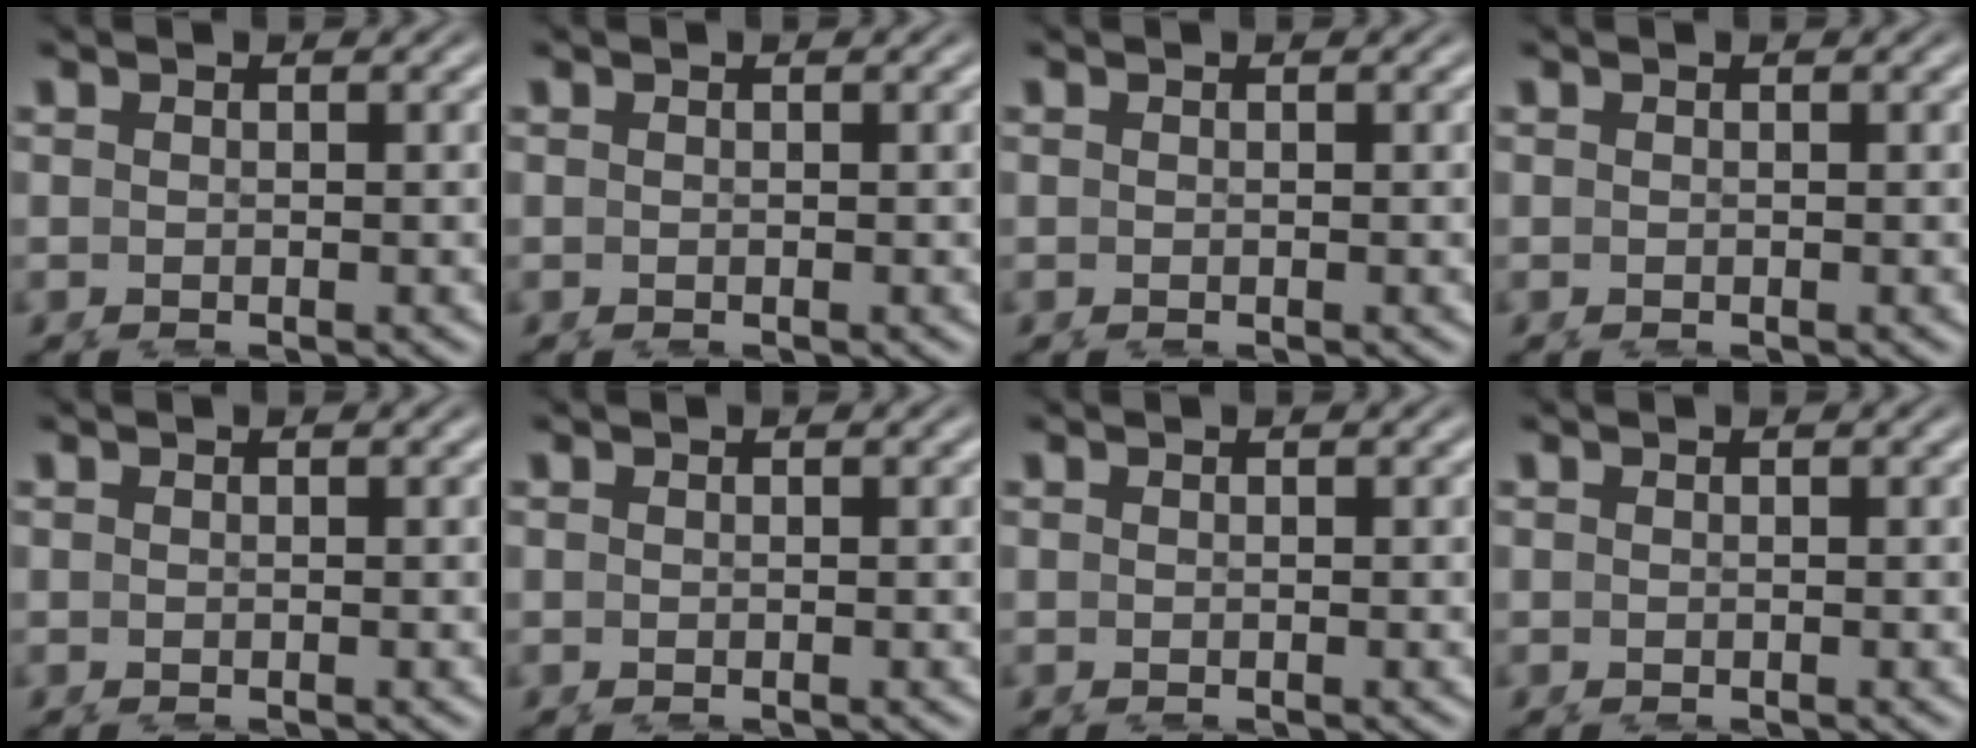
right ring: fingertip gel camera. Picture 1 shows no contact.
{"total": 0.0}
{"total": 0.0}
{"total": 0.0}
{"total": 0.0}
{"total": 0.0}
{"total": 0.0}
{"total": 0.0}